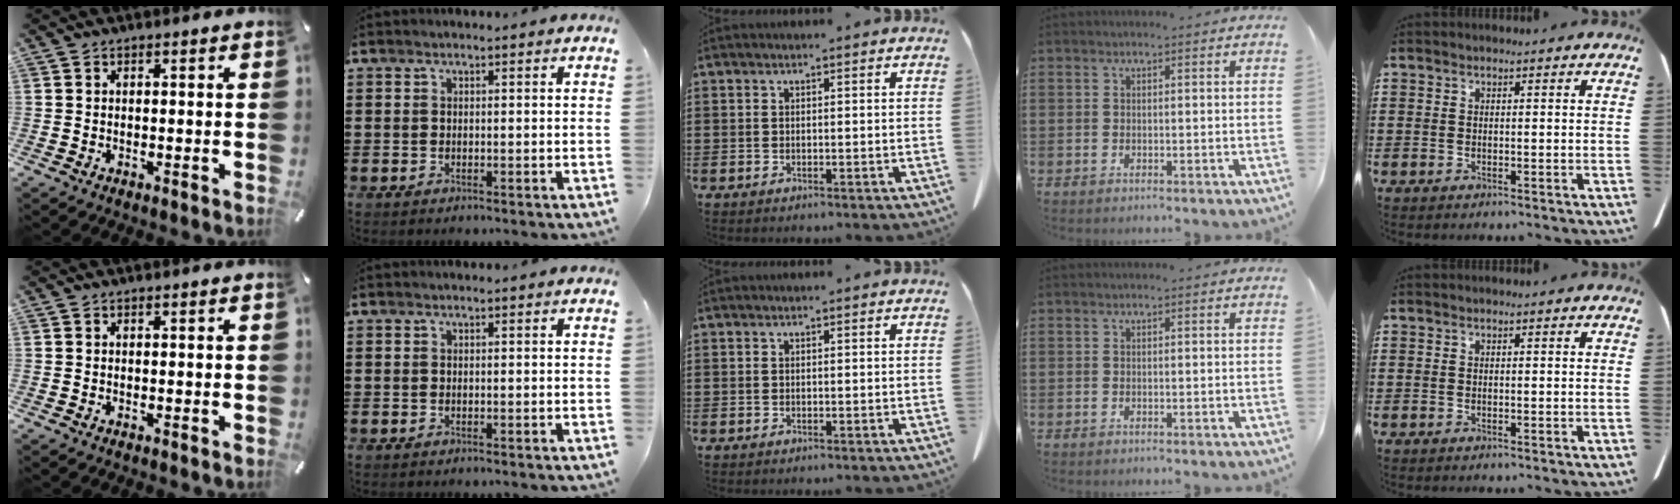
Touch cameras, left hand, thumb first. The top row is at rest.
{}